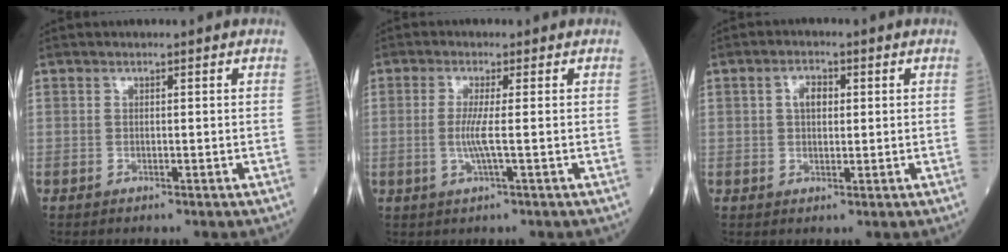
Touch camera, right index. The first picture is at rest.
{"total": 3.6, "force": [-0.2, -0.2, 3.6], "torque": [-0.082, -0.006, -0.007]}
{"total": 3.1, "force": [0.7, 1.8, 2.4], "torque": [-0.043, 0.008, 0.012]}